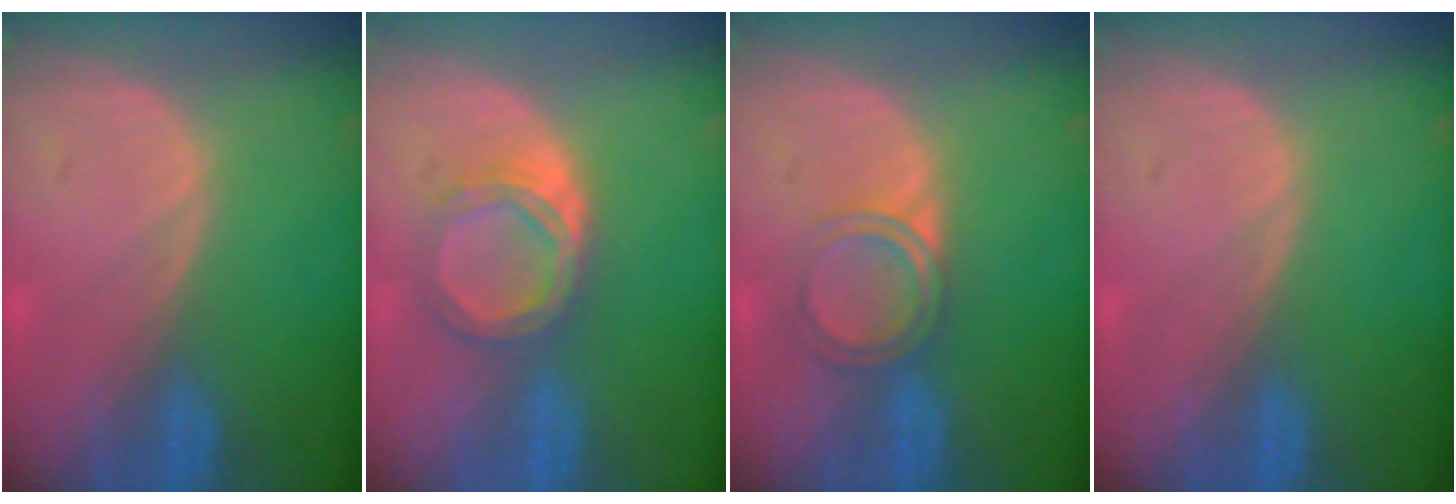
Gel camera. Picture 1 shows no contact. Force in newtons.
{"total": 5.3, "press": 4.9, "slide": 2.0}
{"total": 3.7, "press": 3.6, "slide": 0.3}
{"total": 0.0}